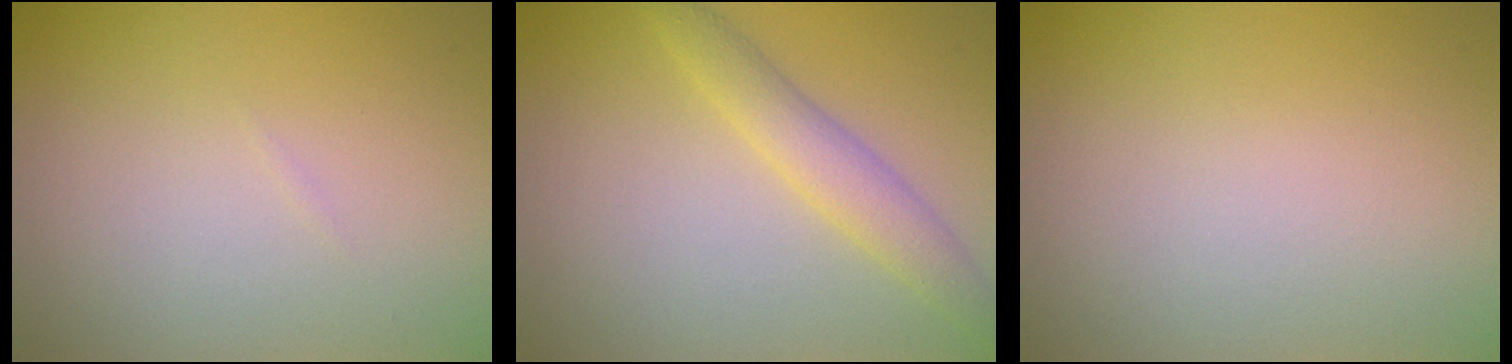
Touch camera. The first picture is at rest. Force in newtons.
{"total": 3.1, "press": 3.1, "slide": 0.1}
{"total": 0.0}